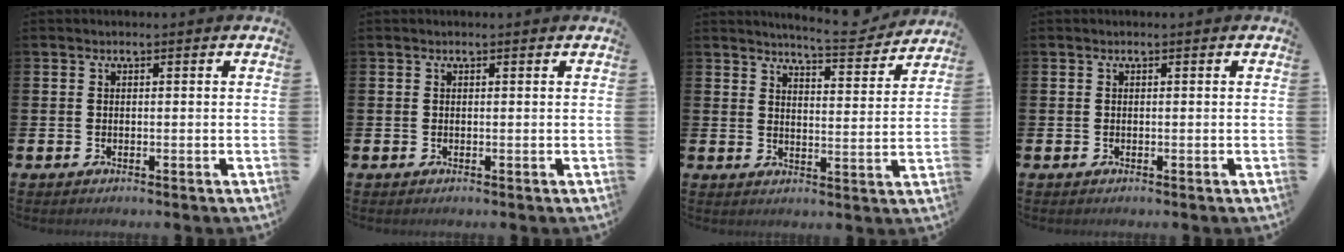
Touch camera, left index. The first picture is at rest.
{"total": 0.0}
{"total": 6.3, "force": [6.1, 0.3, 1.4], "torque": [-0.026, -0.043, 0.104]}
{"total": 0.0}